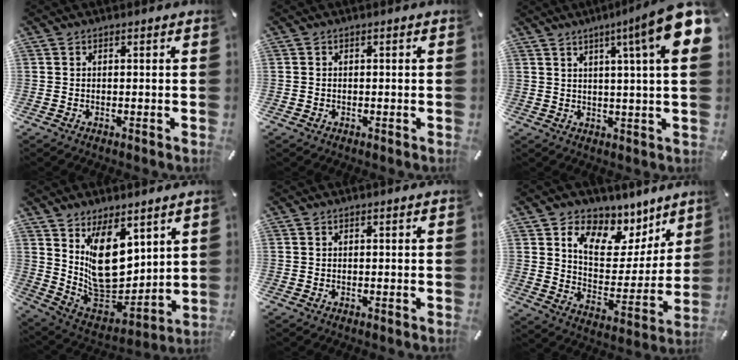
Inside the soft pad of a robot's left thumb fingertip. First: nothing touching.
{"total": 0.5, "force": [-0.2, 0.5, 0.0], "torque": [-0.001, 0.003, -0.006]}
{"total": 14.0, "force": [6.0, 0.3, 12.6], "torque": [-0.196, -0.032, 0.085]}
{"total": 15.3, "force": [7.3, 9.9, 9.0], "torque": [-0.163, -0.061, 0.146]}
{"total": 0.0}
{"total": 11.8, "force": [7.9, 7.6, 4.4], "torque": [-0.069, -0.072, 0.140]}